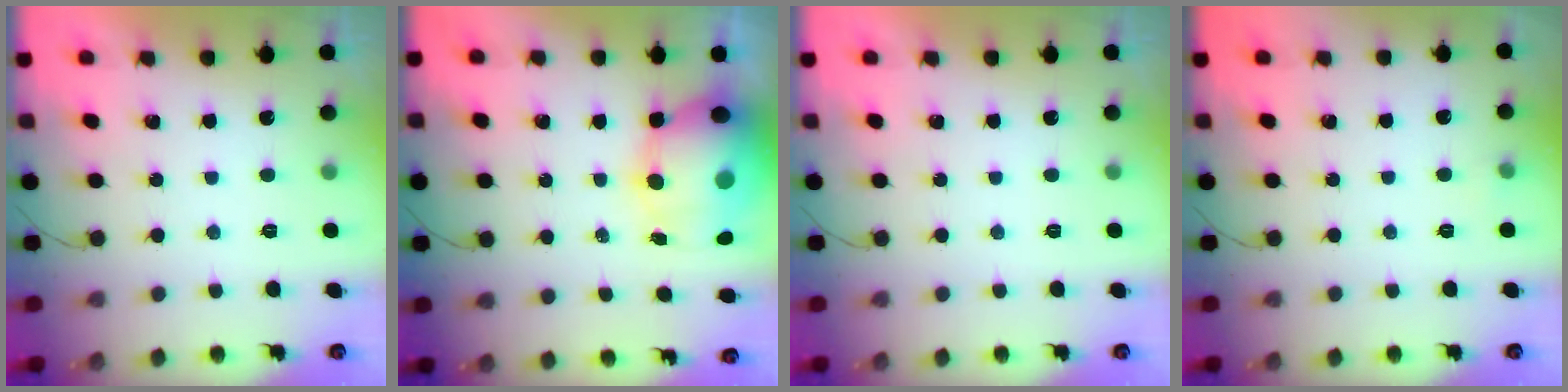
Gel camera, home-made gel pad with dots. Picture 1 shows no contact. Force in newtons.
{"total": 14.2, "press": 13.8, "slide": 3.3}
{"total": 0.0}
{"total": 3.5, "press": 3.4, "slide": 1.1}